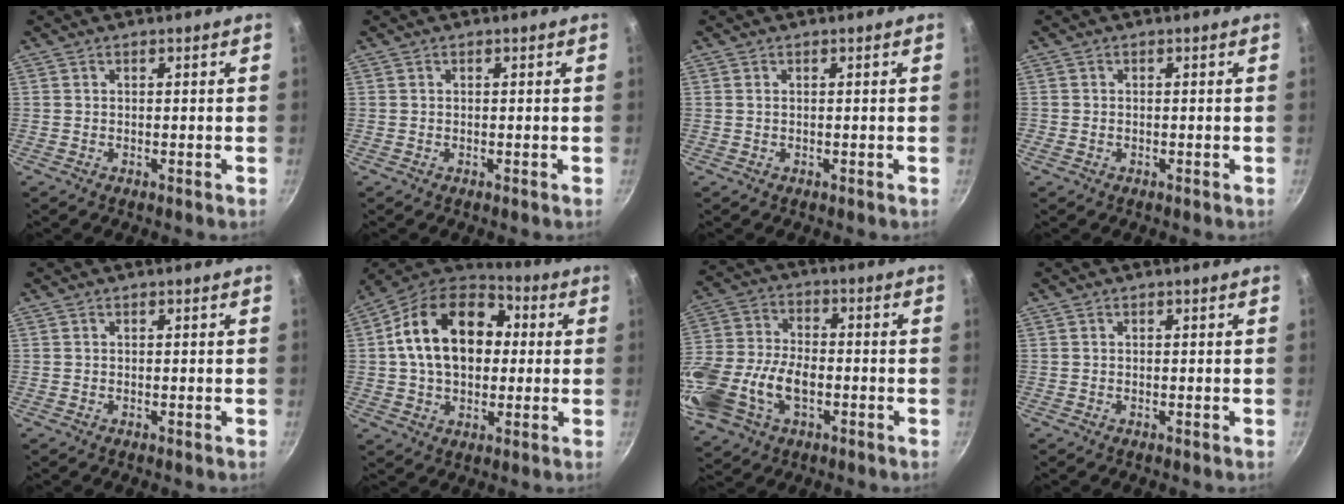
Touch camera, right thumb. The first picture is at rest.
{"total": 0.0}
{"total": 0.0}
{"total": 1.0, "force": [-0.5, 0.8, 0.3], "torque": [-0.006, 0.002, -0.009]}
{"total": 0.0}
{"total": 19.9, "force": [2.6, 13.8, 14.0], "torque": [-0.210, 0.030, 0.029]}
{"total": 20.1, "force": [-5.8, 12.8, 14.4], "torque": [-0.316, 0.020, -0.109]}
{"total": 0.0}